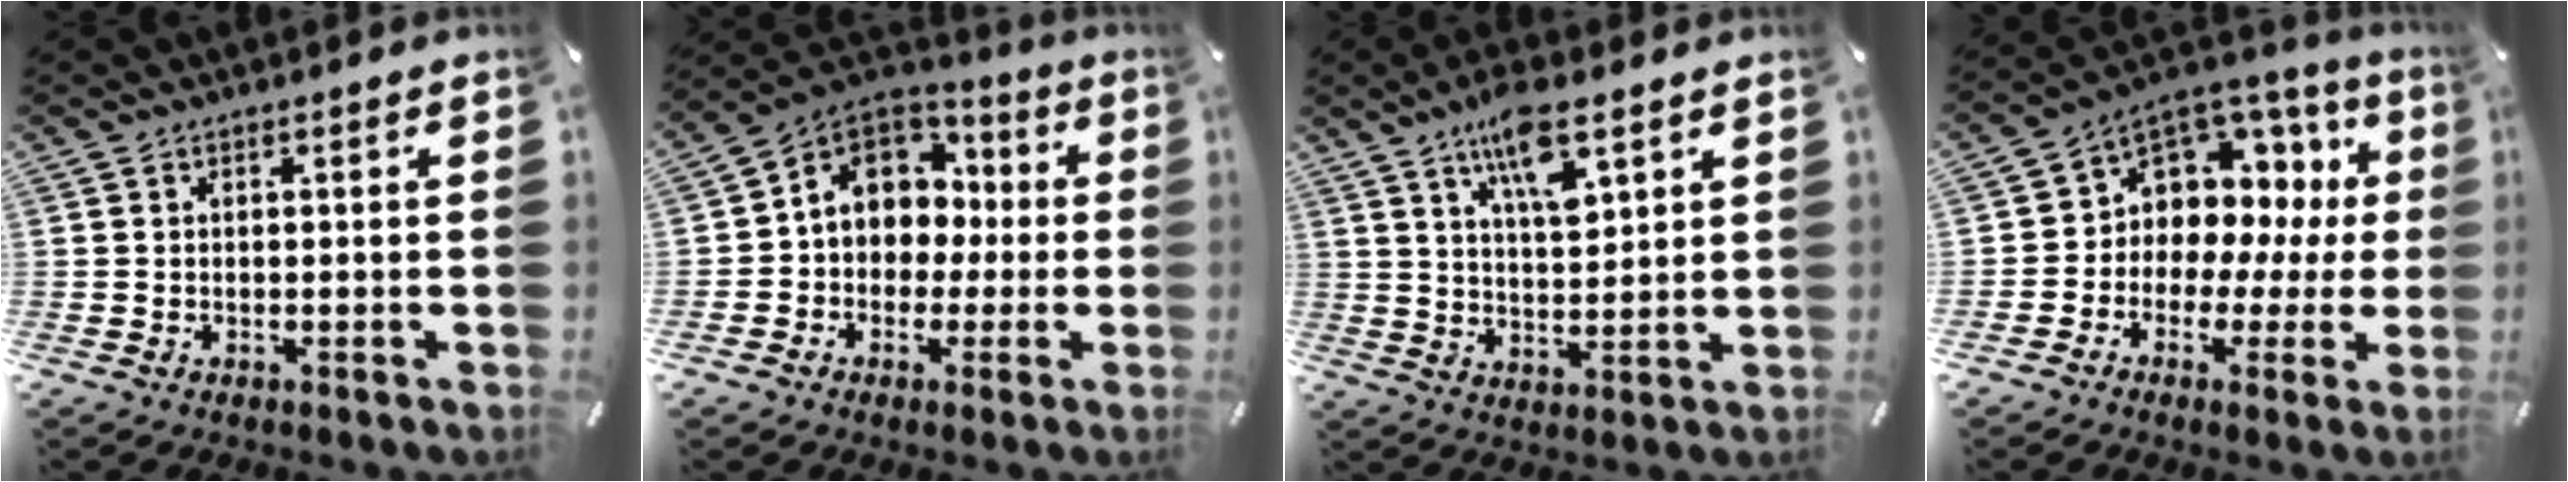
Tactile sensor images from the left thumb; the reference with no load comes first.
{"total": 9.8, "force": [1.0, 9.3, 3.1], "torque": [-0.076, 0.000, 0.025]}
{"total": 9.9, "force": [6.2, 3.5, 6.8], "torque": [-0.116, -0.022, 0.106]}
{"total": 8.0, "force": [2.3, 7.4, 2.3], "torque": [-0.041, -0.046, 0.044]}